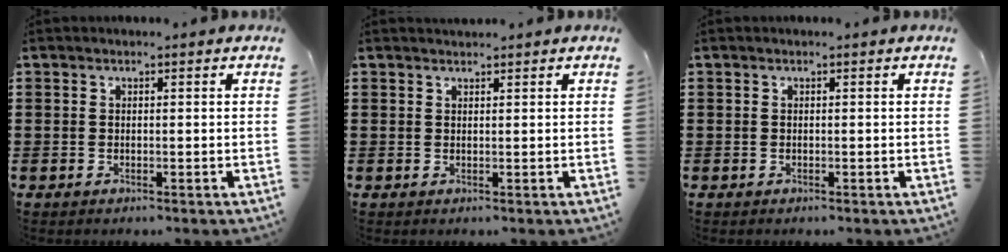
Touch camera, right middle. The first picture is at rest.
{"total": 0.9, "force": [0.9, 0.2, 0.0], "torque": [-0.001, 0.001, 0.016]}
{"total": 0.0}